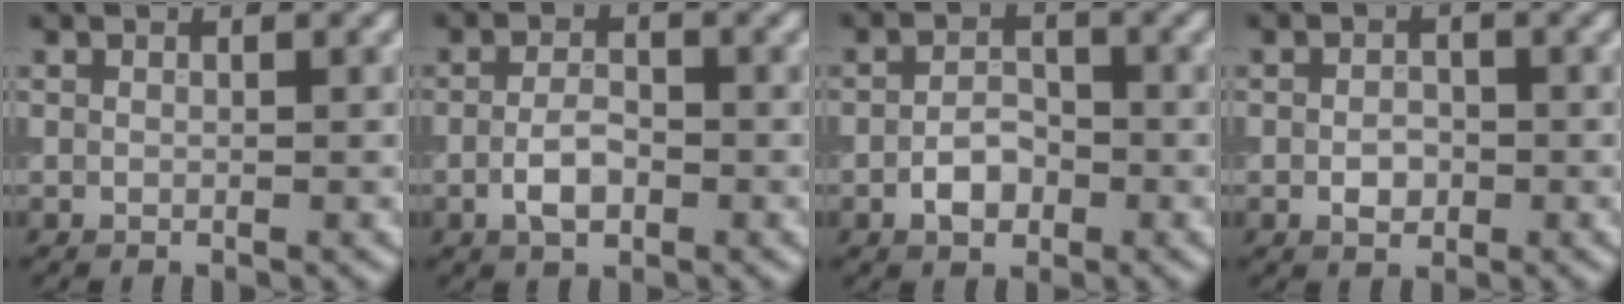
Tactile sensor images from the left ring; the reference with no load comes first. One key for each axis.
{"total": 2.9, "fx": -0.9, "fy": 1.5, "fz": 2.3, "tx": -0.041, "ty": 0.002, "tz": -0.021}
{"total": 2.8, "fx": -1.2, "fy": 1.8, "fz": 1.9, "tx": -0.029, "ty": 0.006, "tz": -0.024}
{"total": 1.9, "fx": -0.5, "fy": 1.3, "fz": 1.3, "tx": -0.022, "ty": 0.000, "tz": -0.011}